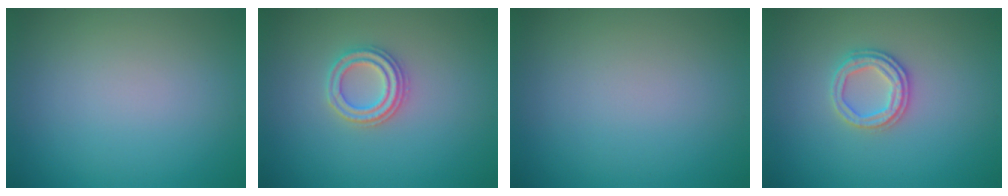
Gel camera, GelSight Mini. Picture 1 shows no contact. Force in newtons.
{"total": 2.5, "press": 2.4, "slide": 0.7}
{"total": 0.0}
{"total": 2.5, "press": 2.4, "slide": 0.6}